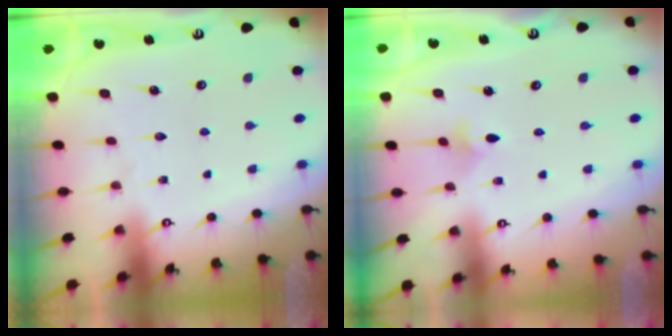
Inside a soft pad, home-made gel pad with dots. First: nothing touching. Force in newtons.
{"total": 2.7, "press": 2.6, "slide": 0.5}